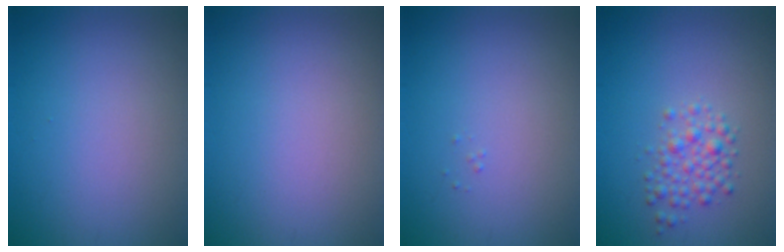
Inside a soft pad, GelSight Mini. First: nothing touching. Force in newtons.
{"total": 0.0}
{"total": 0.0}
{"total": 2.3, "press": 2.3, "slide": 0.1}